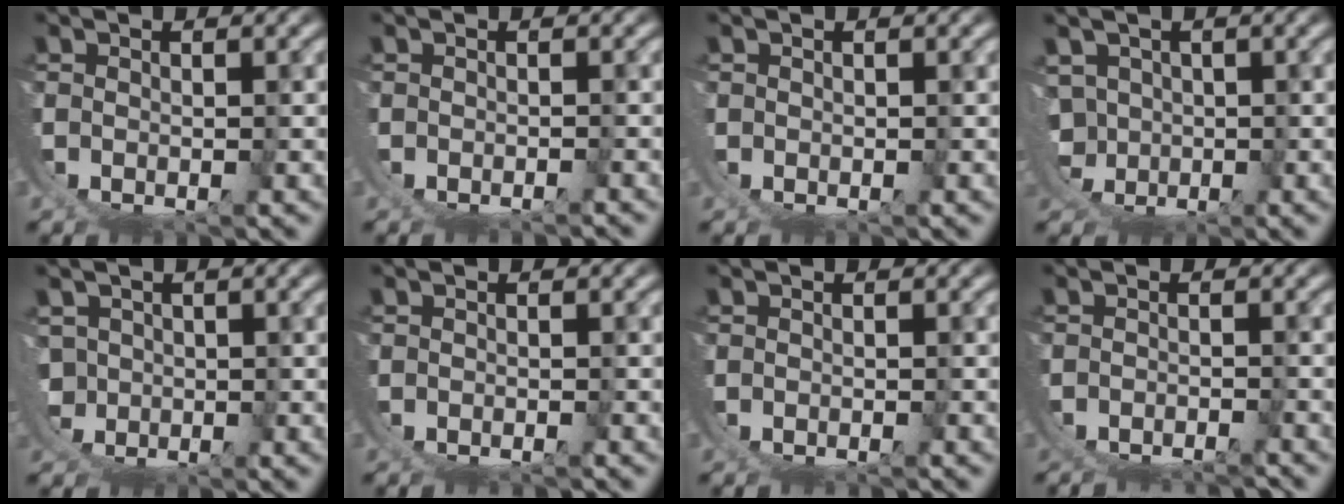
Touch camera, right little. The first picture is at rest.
{"total": 1.5, "force": [-1.4, 0.2, 0.3], "torque": [-0.007, -0.001, -0.021]}
{"total": 0.0}
{"total": 7.4, "force": [-0.9, 6.7, 2.9], "torque": [-0.091, -0.041, -0.008]}
{"total": 5.0, "force": [-0.6, 4.6, 1.9], "torque": [-0.067, -0.036, -0.002]}
{"total": 1.8, "force": [-1.7, 0.6, 0.2], "torque": [-0.004, -0.005, -0.024]}
{"total": 1.4, "force": [-1.4, 0.4, 0.1], "torque": [-0.002, -0.003, -0.020]}
{"total": 5.6, "force": [-4.7, 2.4, 1.8], "torque": [-0.037, -0.019, -0.067]}